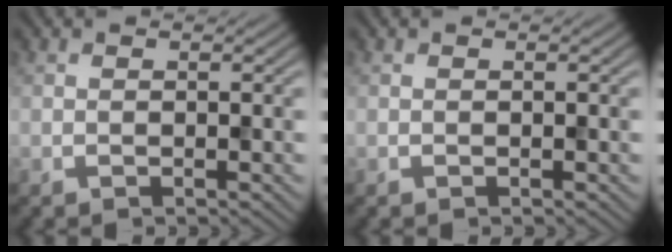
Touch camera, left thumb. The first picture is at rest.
{"total": 0.0}